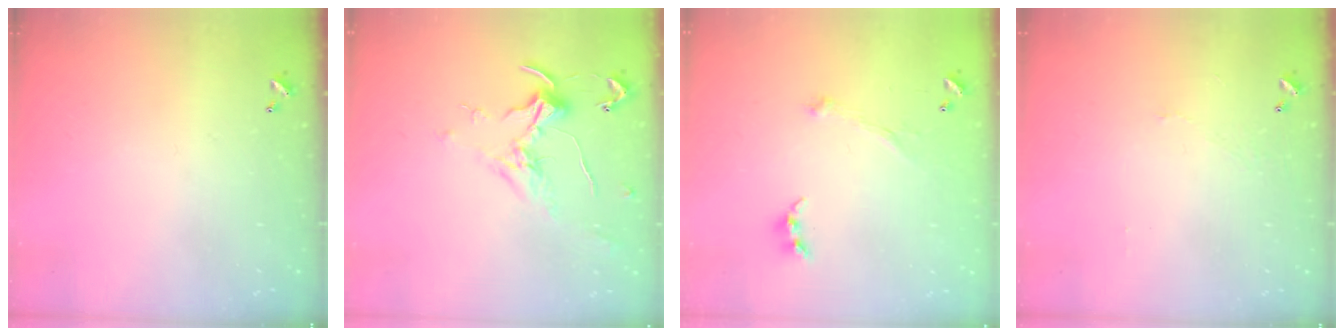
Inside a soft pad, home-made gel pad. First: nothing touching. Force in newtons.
{"total": 0.7, "press": 0.3, "slide": 0.7}
{"total": 2.1, "press": 2.0, "slide": 0.7}
{"total": 0.0}